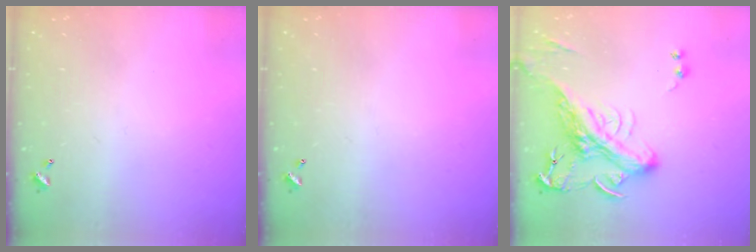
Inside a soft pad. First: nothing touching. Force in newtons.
{"total": 0.0}
{"total": 6.5, "press": 6.1, "slide": 2.0}